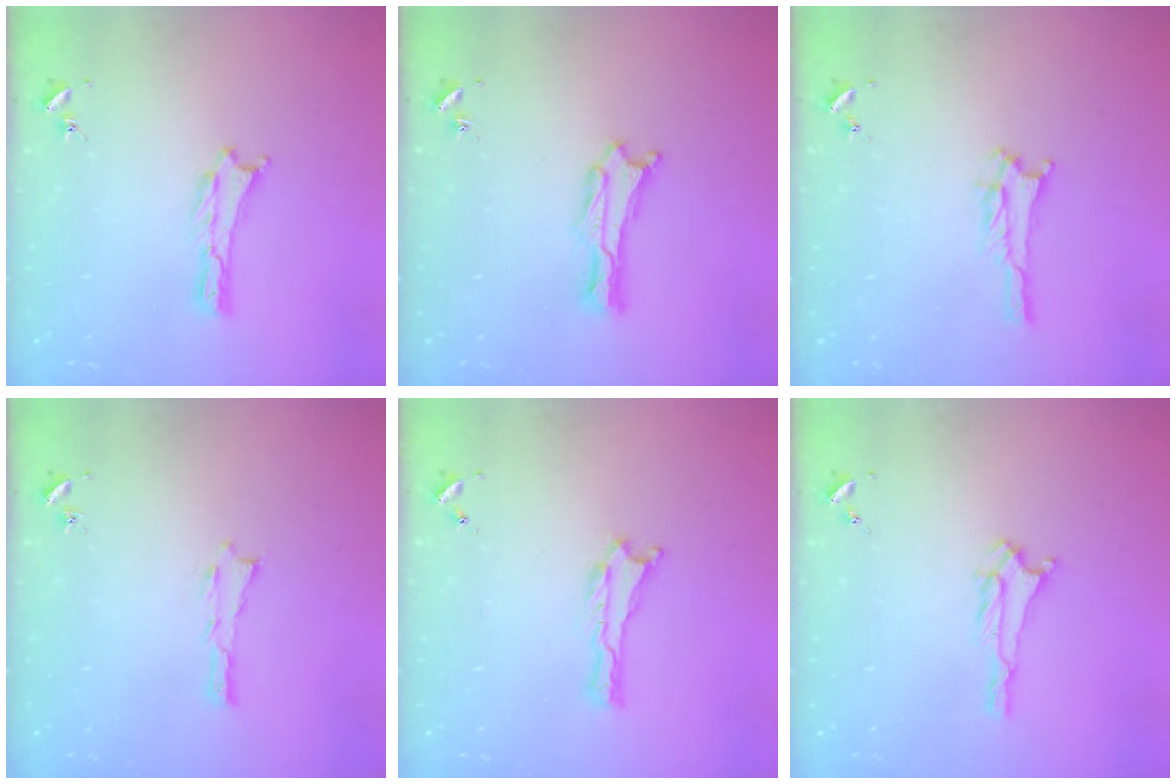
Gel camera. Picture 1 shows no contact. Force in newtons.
{"total": 0.8, "press": 0.7, "slide": 0.2}
{"total": 2.8, "press": 2.8, "slide": 0.3}
{"total": 0.0}
{"total": 0.0}
{"total": 1.9, "press": 1.9, "slide": 0.4}